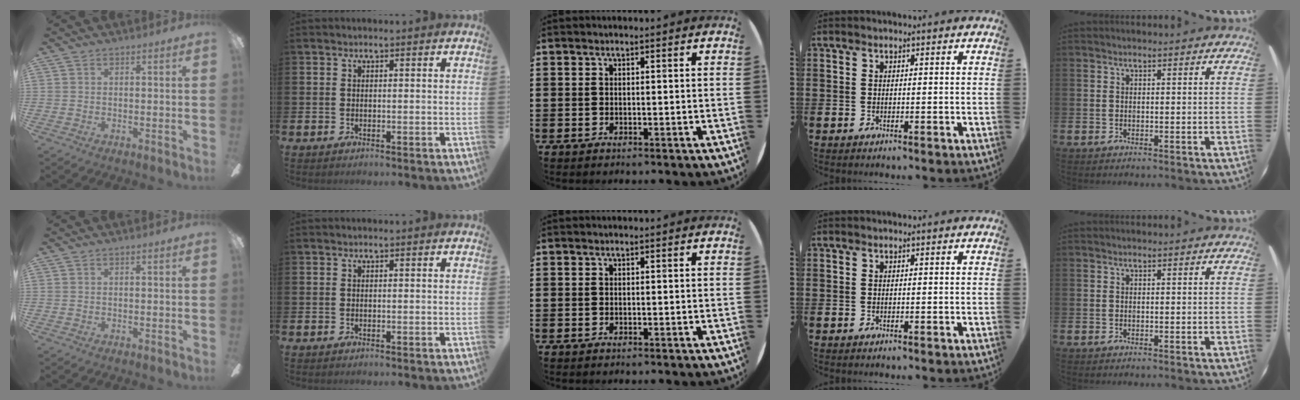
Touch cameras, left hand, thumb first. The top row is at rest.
{}